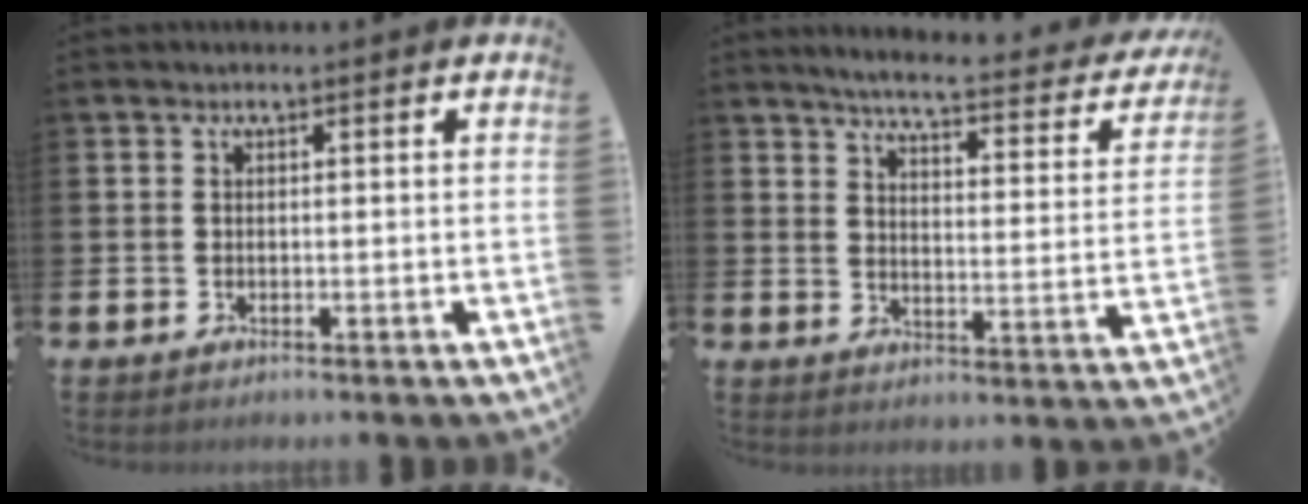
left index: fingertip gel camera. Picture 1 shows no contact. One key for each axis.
{"total": 5.0, "fx": 4.5, "fy": 0.3, "fz": 2.1, "tx": -0.055, "ty": -0.039, "tz": 0.068}